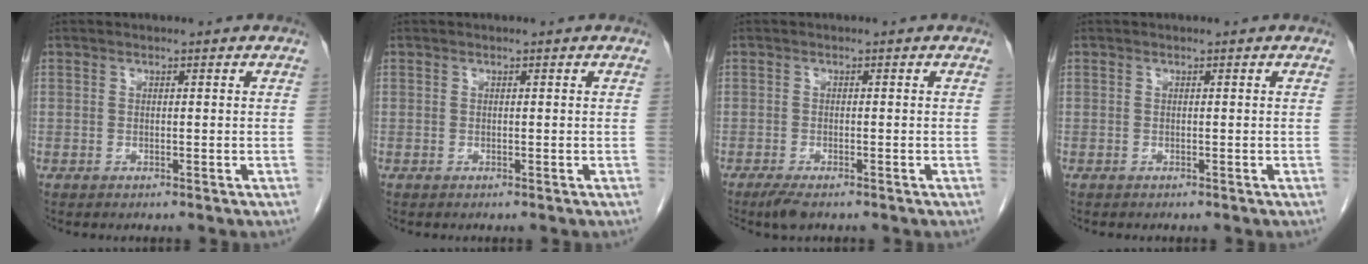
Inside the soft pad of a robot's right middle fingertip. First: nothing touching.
{"total": 0.0}
{"total": 2.9, "force": [-2.1, 0.7, 1.8], "torque": [-0.037, -0.007, -0.035]}
{"total": 0.0}